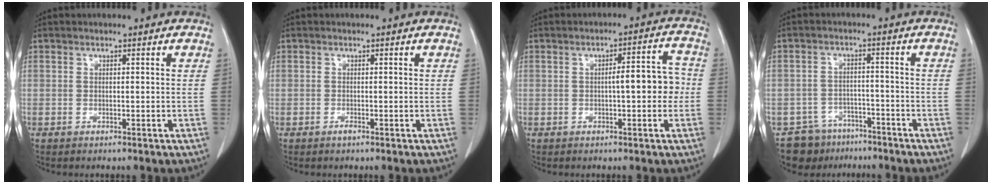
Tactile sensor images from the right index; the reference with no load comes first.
{"total": 0.6, "force": [-0.4, 0.3, 0.3], "torque": [-0.002, 0.001, -0.007]}
{"total": 5.9, "force": [-0.5, 1.6, 5.7], "torque": [-0.076, 0.025, -0.006]}
{"total": 7.0, "force": [-5.5, 4.3, -0.3], "torque": [0.014, 0.022, -0.087]}